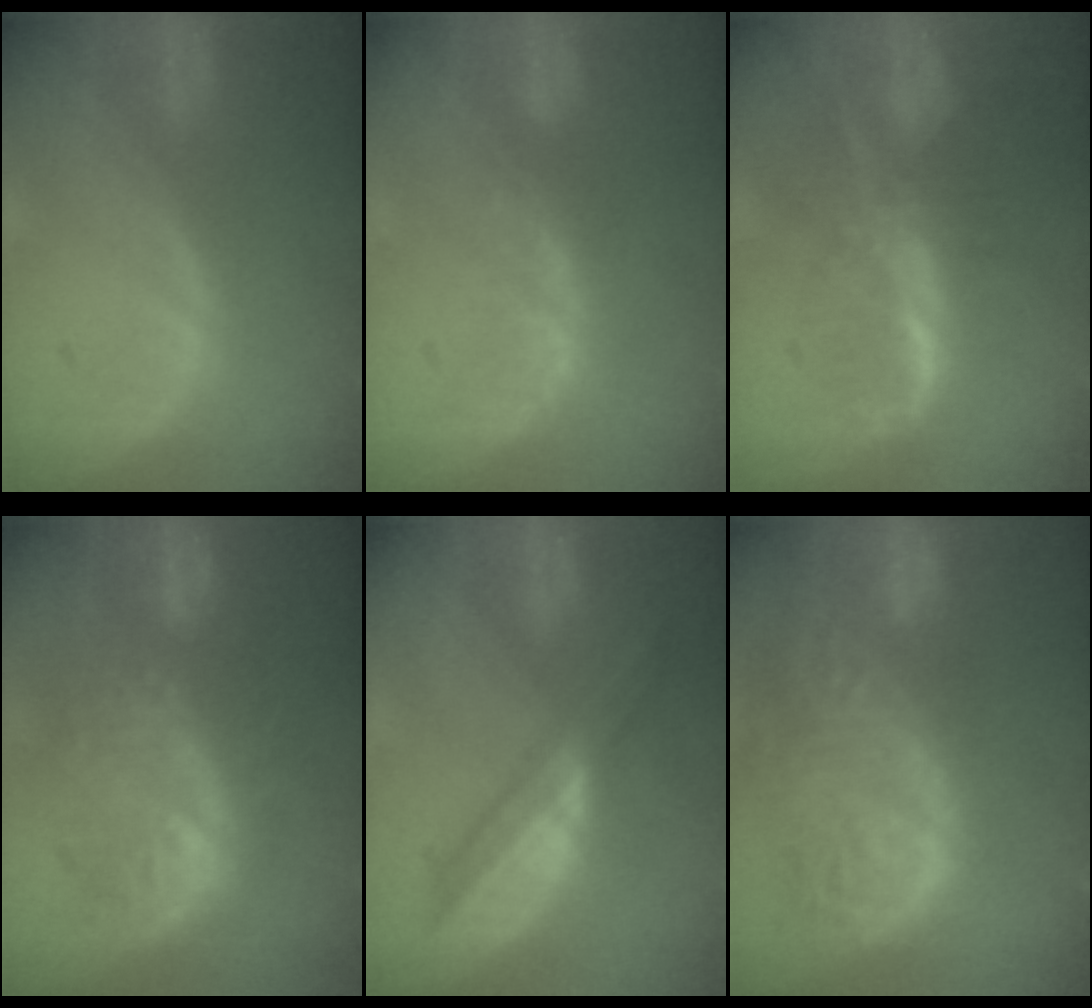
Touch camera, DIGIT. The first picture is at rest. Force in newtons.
{"total": 2.8, "press": 2.4, "slide": 1.5}
{"total": 8.1, "press": 6.9, "slide": 4.1}
{"total": 10.1, "press": 9.9, "slide": 1.9}
{"total": 5.9, "press": 5.3, "slide": 2.5}
{"total": 14.9, "press": 12.4, "slide": 8.4}